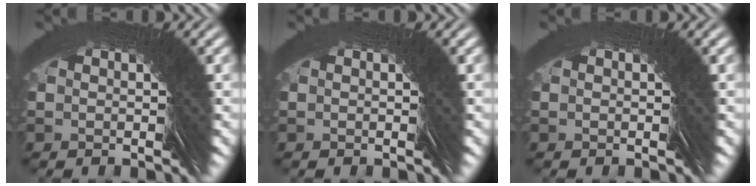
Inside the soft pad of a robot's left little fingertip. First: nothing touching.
{"total": 0.0}
{"total": 0.0}